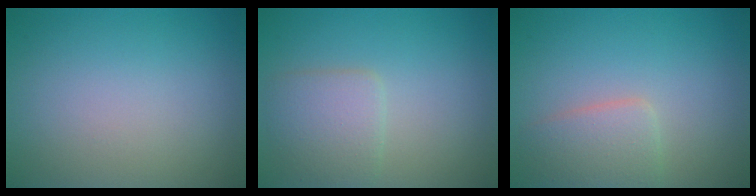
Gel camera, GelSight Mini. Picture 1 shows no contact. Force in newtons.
{"total": 3.1, "press": 3.1, "slide": 0.1}
{"total": 2.9, "press": 2.9, "slide": 0.1}